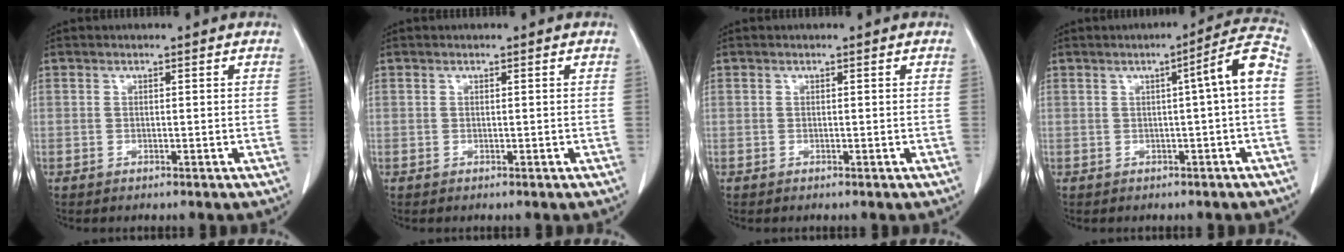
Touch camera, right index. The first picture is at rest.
{"total": 0.0}
{"total": 0.0}
{"total": 6.3, "force": [0.3, -0.6, 6.3], "torque": [-0.083, 0.012, 0.002]}